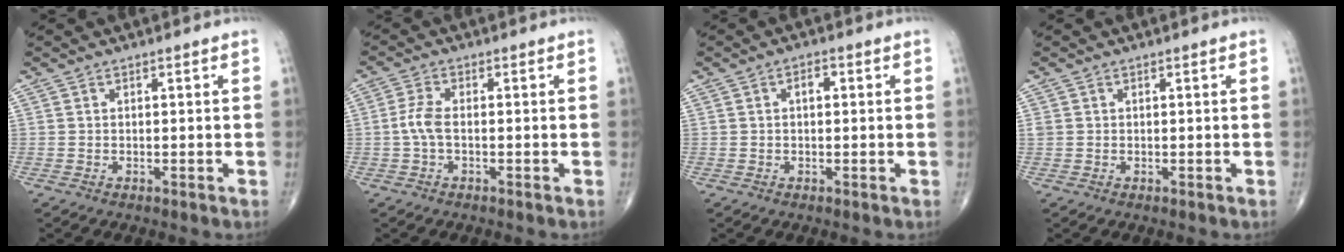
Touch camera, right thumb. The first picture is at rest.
{"total": 3.5, "force": [-0.5, 1.4, 3.1], "torque": [-0.078, 0.003, -0.016]}
{"total": 1.9, "force": [0.3, 1.1, 1.5], "torque": [-0.020, 0.006, 0.001]}
{"total": 0.7, "force": [0.2, 0.7, 0.3], "torque": [-0.001, 0.006, 0.004]}